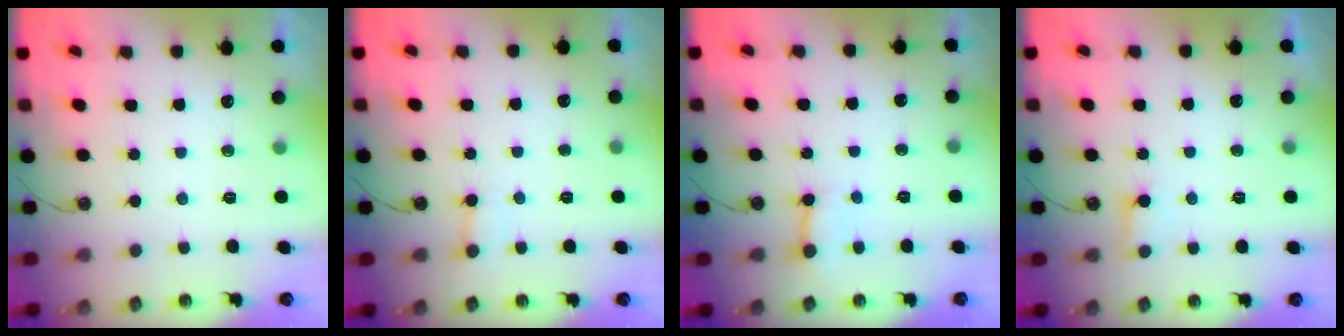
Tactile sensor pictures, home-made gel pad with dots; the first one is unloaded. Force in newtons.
{"total": 2.8, "press": 2.8, "slide": 0.3}
{"total": 4.1, "press": 4.1, "slide": 0.3}
{"total": 4.3, "press": 4.2, "slide": 0.3}